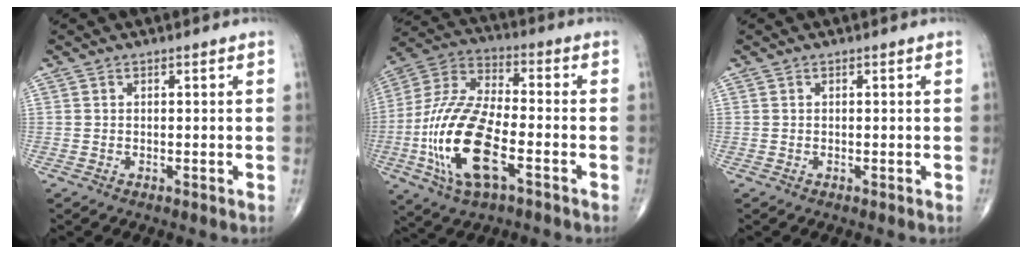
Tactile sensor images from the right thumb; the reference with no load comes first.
{"total": 19.7, "force": [-5.9, 8.3, 16.8], "torque": [-0.352, 0.020, -0.108]}
{"total": 0.0}